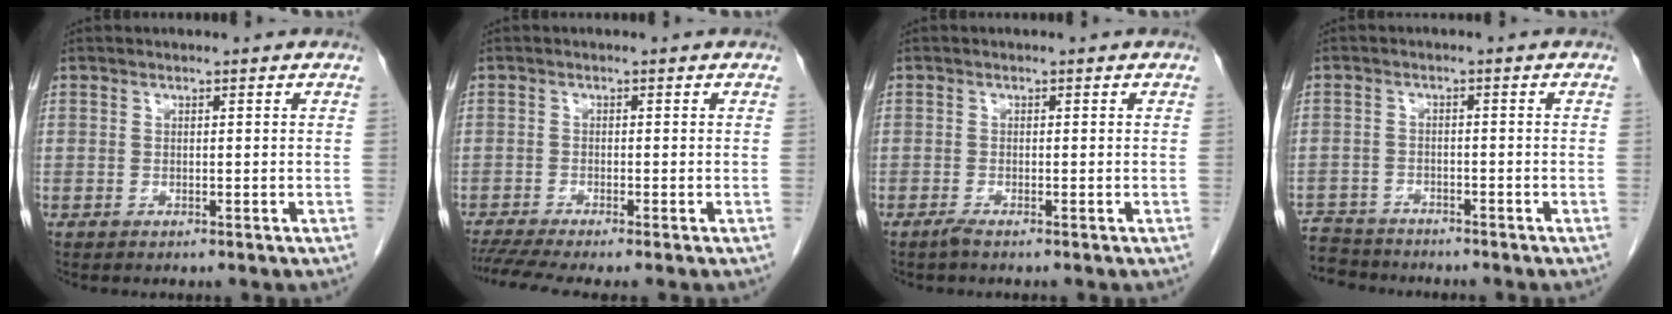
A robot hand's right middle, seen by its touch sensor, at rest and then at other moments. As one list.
[{"total": 5.4, "force": [-4.5, -0.4, 3.1], "torque": [-0.056, -0.013, -0.077]}, {"total": 0.9, "force": [-0.7, -0.1, 0.5], "torque": [-0.015, -0.002, -0.016]}, {"total": 6.8, "force": [-6.5, 2.1, 0.4], "torque": [-0.011, -0.001, -0.108]}]